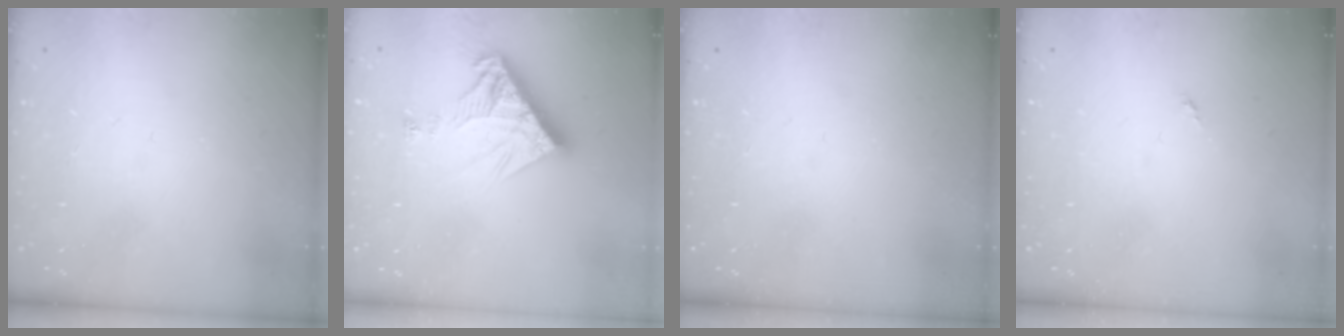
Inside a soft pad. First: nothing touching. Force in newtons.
{"total": 11.6, "press": 11.6, "slide": 1.0}
{"total": 0.0}
{"total": 0.0}